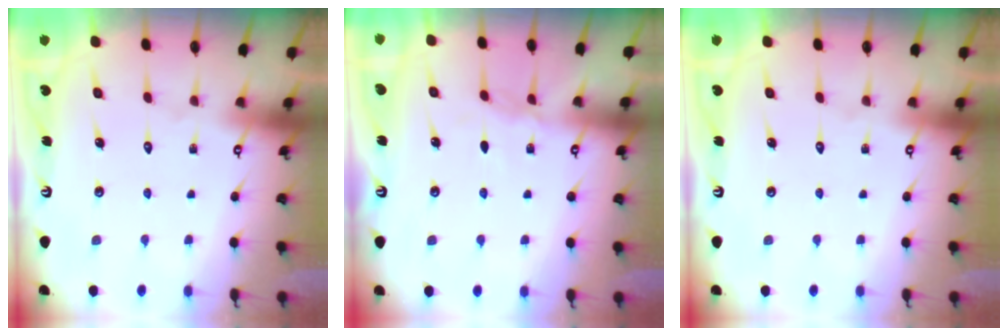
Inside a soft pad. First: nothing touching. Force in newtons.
{"total": 3.5, "press": 3.4, "slide": 0.4}
{"total": 0.0}